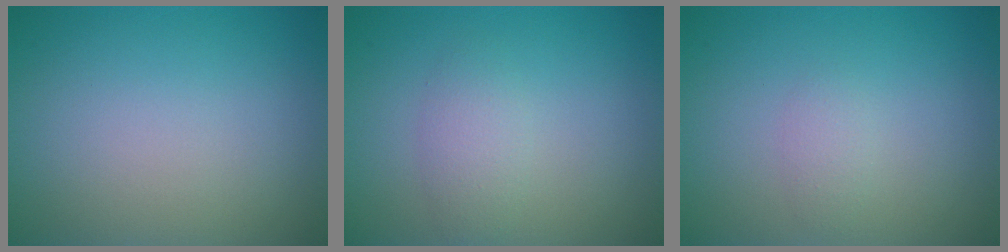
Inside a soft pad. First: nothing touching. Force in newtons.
{"total": 1.9, "press": 1.9, "slide": 0.1}
{"total": 1.1, "press": 1.1, "slide": 0.0}